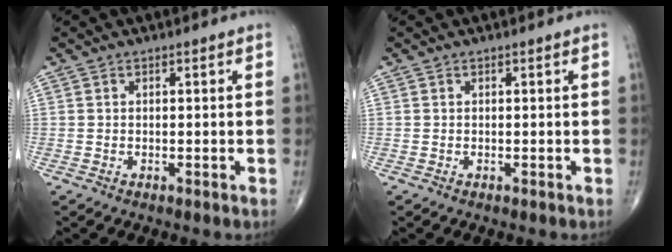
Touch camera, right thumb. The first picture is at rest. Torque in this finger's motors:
{"motor_torque": [0.00, 0.00, -0.01, -0.01, 0.00]}